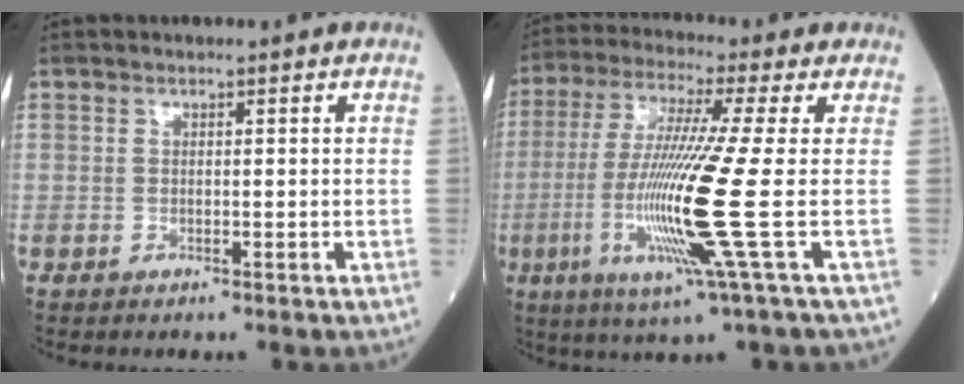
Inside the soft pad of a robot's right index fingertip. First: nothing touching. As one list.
[{"total": 14.6, "force": [-2.7, -1.8, 14.2], "torque": [-0.293, -0.025, -0.058]}]